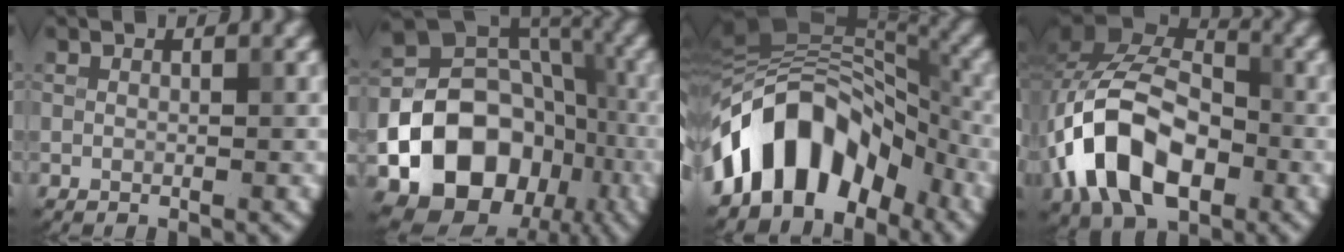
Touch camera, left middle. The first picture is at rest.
{"total": 19.9, "force": [-7.5, 16.5, 8.4], "torque": [-0.139, -0.034, -0.146]}
{"total": 11.4, "force": [-5.6, 7.1, 6.9], "torque": [-0.095, 0.026, -0.112]}
{"total": 11.6, "force": [-4.0, 7.3, 8.1], "torque": [-0.158, 0.005, -0.084]}